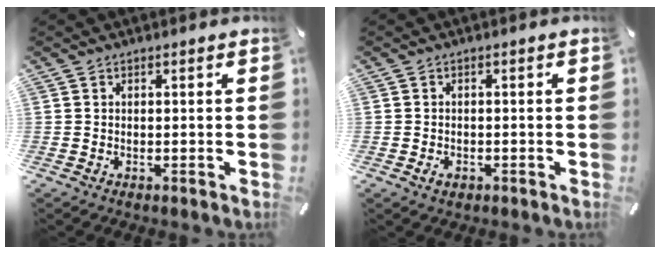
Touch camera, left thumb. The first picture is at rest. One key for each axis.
{"total": 1.5, "fx": -0.8, "fy": 1.0, "fz": 0.8, "tx": -0.017, "ty": 0.004, "tz": -0.015}